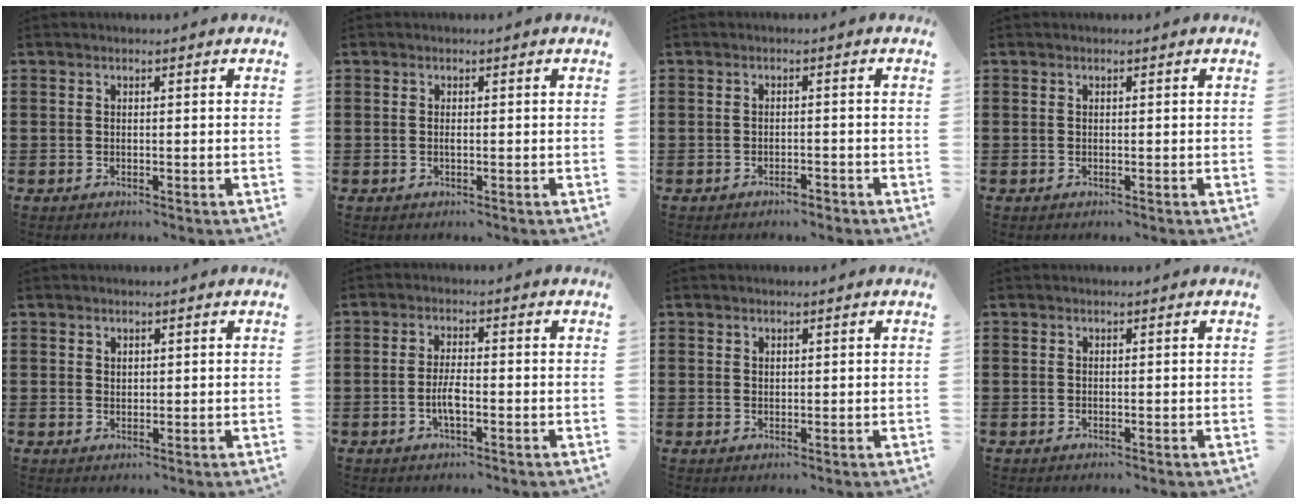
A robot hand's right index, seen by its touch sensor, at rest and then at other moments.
{"total": 0.6, "force": [0.0, 0.1, 0.5], "torque": [-0.011, -0.004, 0.000]}
{"total": 1.5, "force": [-1.4, 0.3, 0.5], "torque": [-0.014, -0.001, -0.027]}
{"total": 0.0}
{"total": 1.1, "force": [0.9, 0.7, 0.2], "torque": [-0.005, 0.002, 0.018]}
{"total": 3.6, "force": [-1.1, 1.0, 3.2], "torque": [-0.072, -0.001, -0.025]}
{"total": 0.7, "force": [0.5, 0.4, 0.2], "torque": [-0.005, 0.001, 0.010]}
{"total": 0.0}